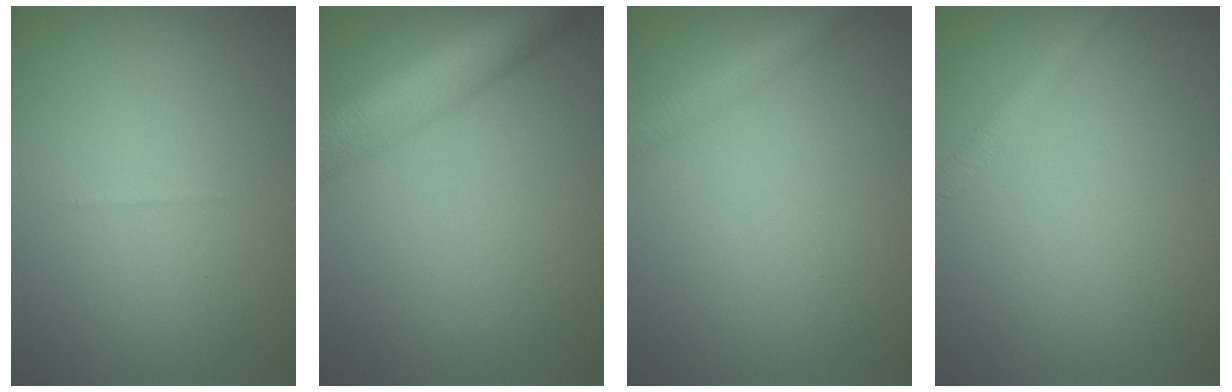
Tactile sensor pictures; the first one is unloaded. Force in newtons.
{"total": 7.8, "press": 7.8, "slide": 0.3}
{"total": 2.8, "press": 2.8, "slide": 0.1}
{"total": 1.8, "press": 1.8, "slide": 0.1}